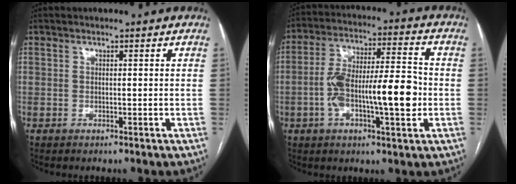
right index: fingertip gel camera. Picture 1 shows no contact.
{"total": 14.4, "force": [-2.6, 3.3, 13.8], "torque": [-0.241, 0.020, -0.042]}